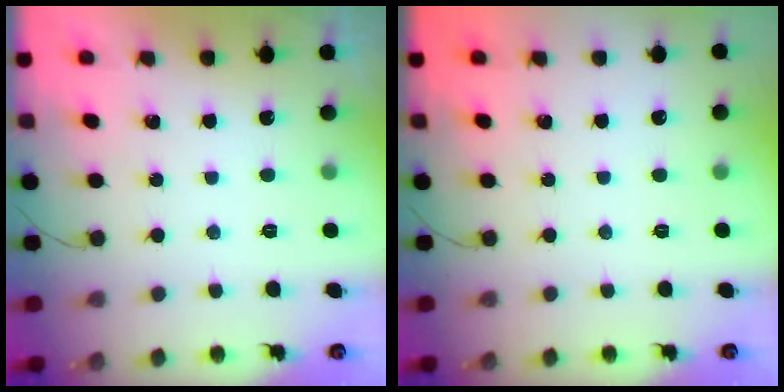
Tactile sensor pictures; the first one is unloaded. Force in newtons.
{"total": 0.0}